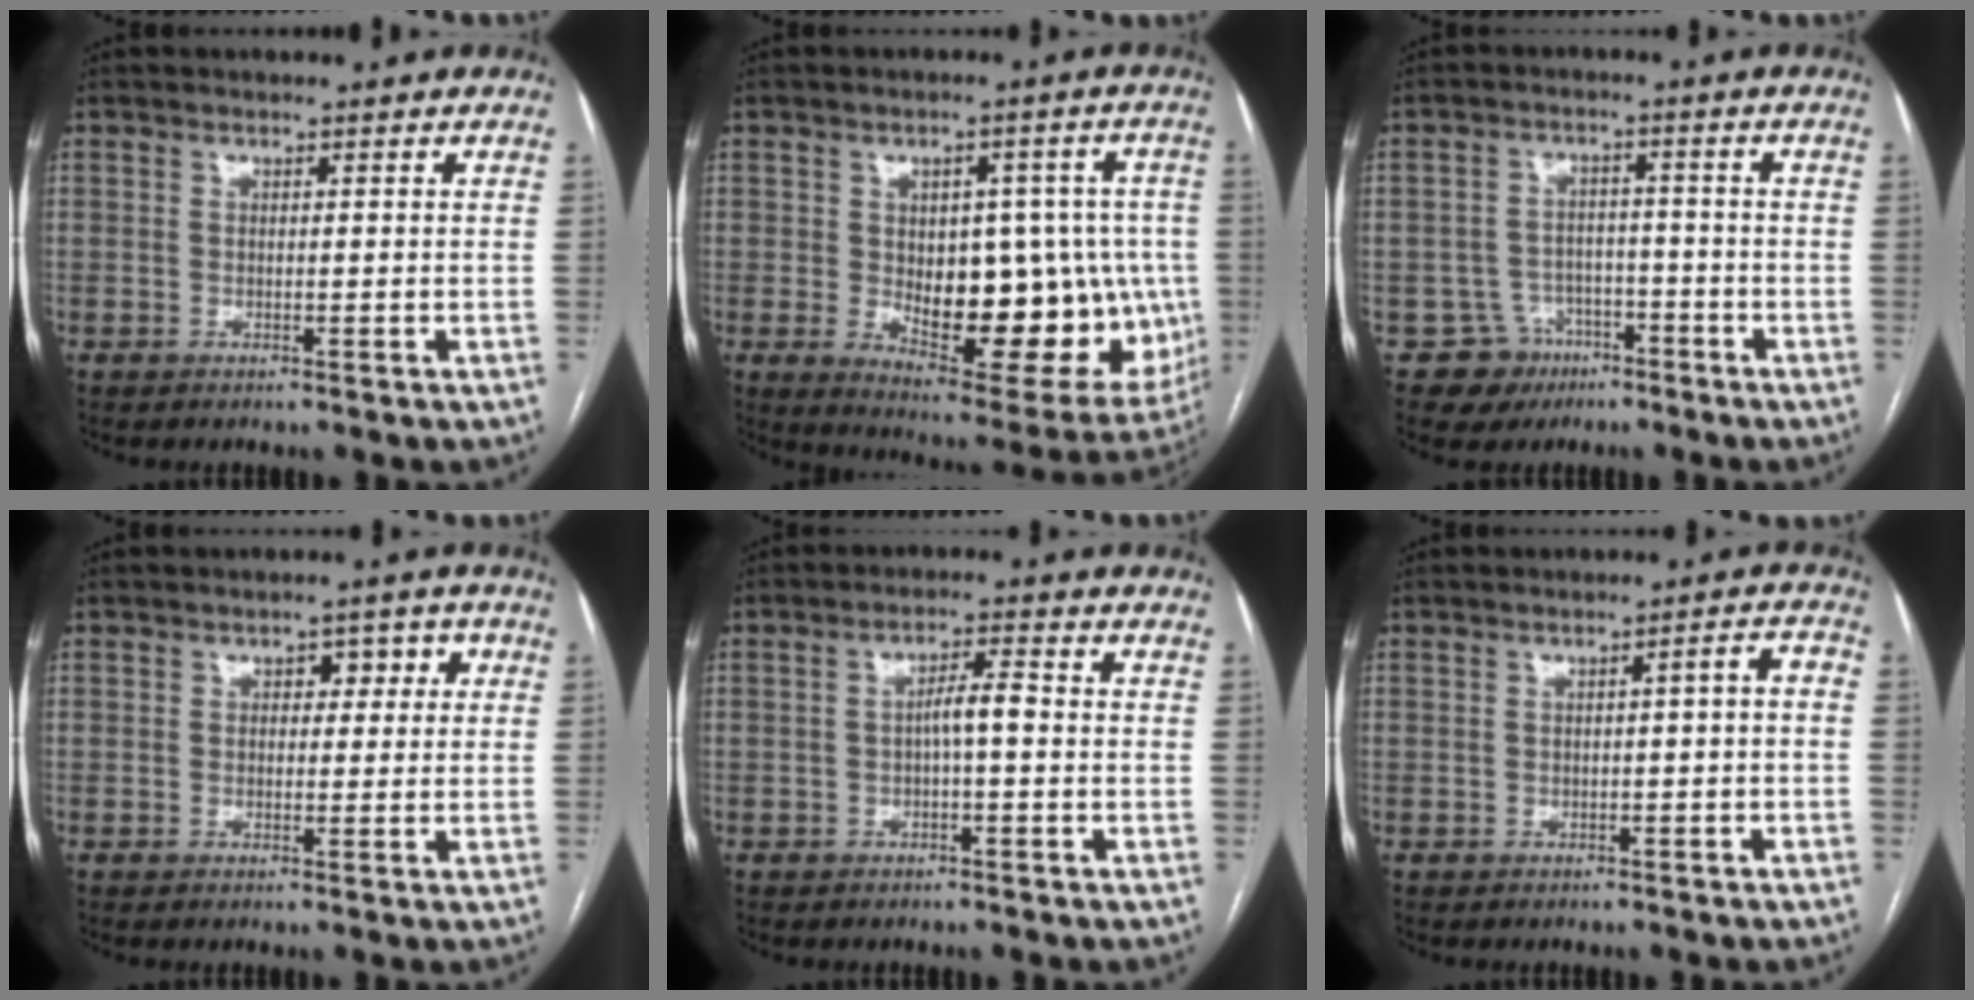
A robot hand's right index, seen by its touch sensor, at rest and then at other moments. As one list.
[{"total": 20.5, "force": [-2.0, 9.6, 18.0], "torque": [-0.206, 0.011, 0.004]}, {"total": 6.4, "force": [-3.5, 5.3, -0.1], "torque": [0.012, 0.013, -0.050]}, {"total": 3.4, "force": [0.9, 2.1, 2.6], "torque": [-0.026, 0.019, 0.011]}, {"total": 3.5, "force": [-0.5, 0.5, 3.4], "torque": [-0.056, 0.010, -0.007]}, {"total": 2.9, "force": [-0.6, 0.5, 2.8], "torque": [-0.033, 0.016, -0.008]}]